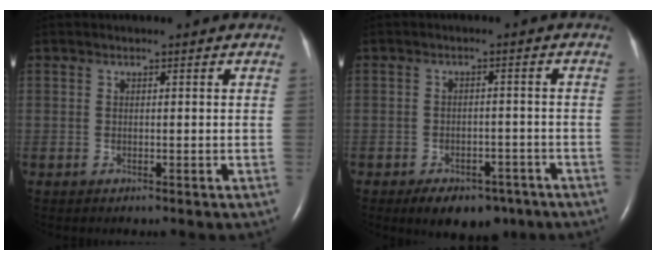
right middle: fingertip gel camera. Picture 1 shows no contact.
{"total": 8.2, "force": [-5.7, 4.5, 3.7], "torque": [-0.047, 0.009, -0.076]}